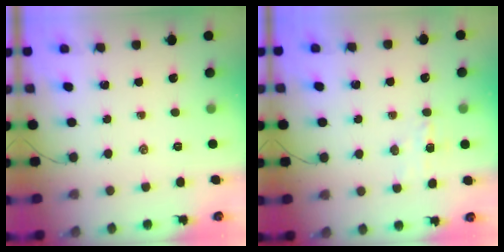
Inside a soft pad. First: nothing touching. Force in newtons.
{"total": 3.7, "press": 3.5, "slide": 1.1}